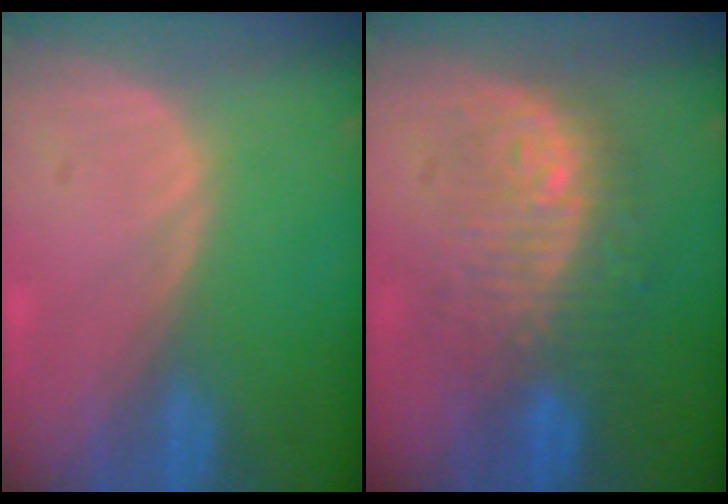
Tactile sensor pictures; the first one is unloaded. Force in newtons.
{"total": 9.5, "press": 9.4, "slide": 1.0}